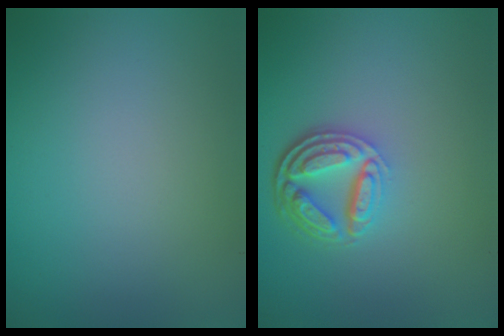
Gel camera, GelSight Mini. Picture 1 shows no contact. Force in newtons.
{"total": 4.6, "press": 3.5, "slide": 3.0}